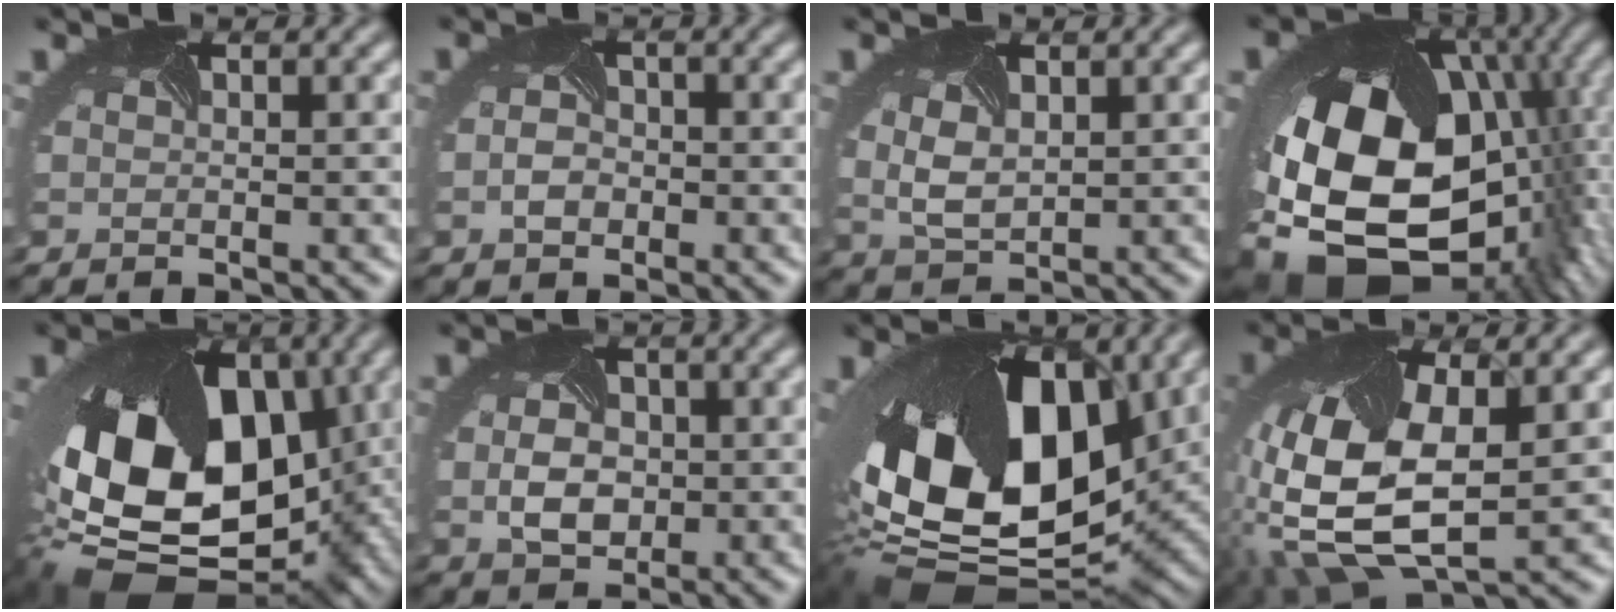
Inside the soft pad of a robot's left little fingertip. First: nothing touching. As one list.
[{"total": 1.7, "force": [-0.8, 1.2, 0.9], "torque": [-0.022, -0.001, -0.017]}, {"total": 2.3, "force": [0.6, 1.4, 1.7], "torque": [-0.052, -0.003, 0.017]}, {"total": 19.4, "force": [-4.6, 13.3, 13.3], "torque": [-0.249, -0.067, -0.048]}, {"total": 17.4, "force": [-1.2, 11.7, 12.8], "torque": [-0.247, -0.041, -0.002]}, {"total": 3.6, "force": [-0.3, 2.7, 2.4], "torque": [-0.050, -0.001, -0.003]}, {"total": 18.1, "force": [2.4, 11.4, 14.0], "torque": [-0.297, -0.029, 0.050]}, {"total": 11.7, "force": [-0.9, 6.4, 9.7], "torque": [-0.240, -0.022, -0.010]}]